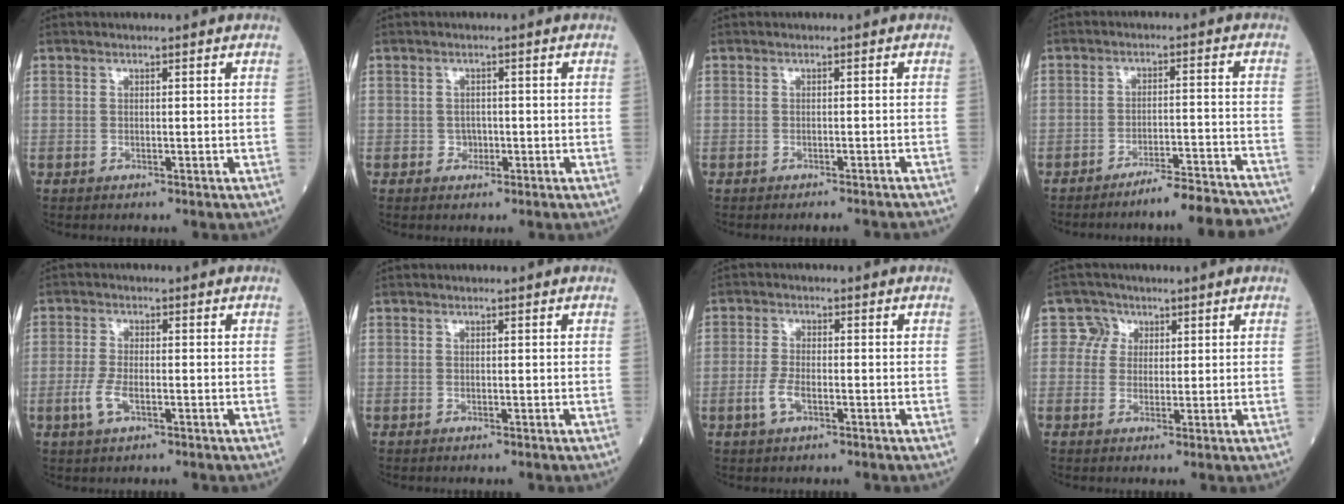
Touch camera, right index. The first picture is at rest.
{"total": 1.4, "force": [-0.4, 1.2, 0.5], "torque": [-0.001, 0.006, -0.006]}
{"total": 5.8, "force": [-5.4, 0.4, 1.9], "torque": [-0.019, -0.013, -0.060]}
{"total": 13.8, "force": [-13.1, 0.0, 4.2], "torque": [-0.029, 0.012, -0.173]}
{"total": 3.9, "force": [-1.3, 1.4, 3.3], "torque": [-0.075, -0.002, -0.028]}
{"total": 0.0}
{"total": 3.4, "force": [-1.3, 1.3, 2.9], "torque": [-0.063, 0.001, -0.027]}
{"total": 3.4, "force": [1.2, 3.1, -0.2], "torque": [0.016, 0.006, 0.014]}